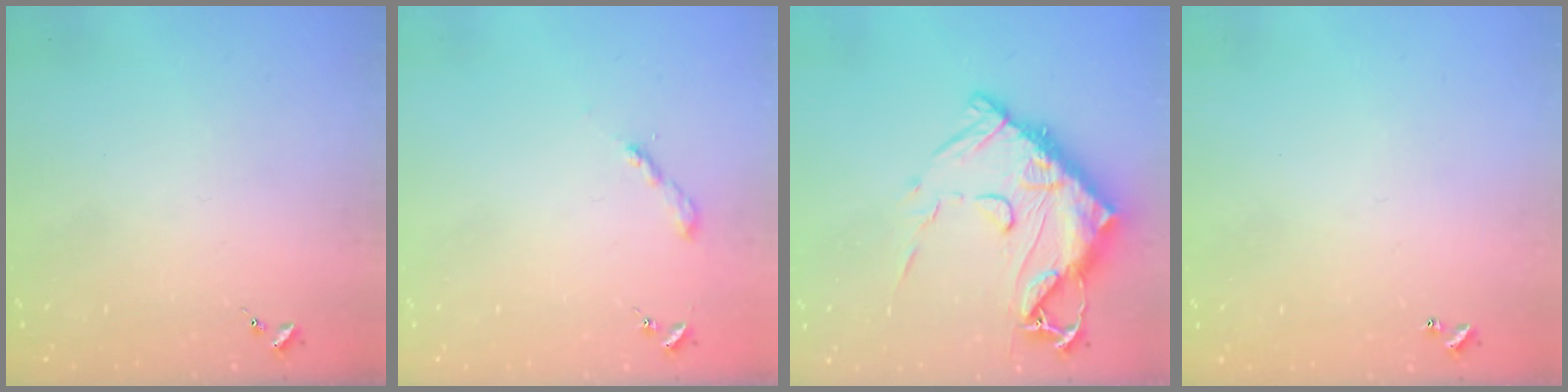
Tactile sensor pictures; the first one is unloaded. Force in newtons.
{"total": 2.0, "press": 2.0, "slide": 0.2}
{"total": 19.3, "press": 19.2, "slide": 1.9}
{"total": 1.0, "press": 1.0, "slide": 0.2}